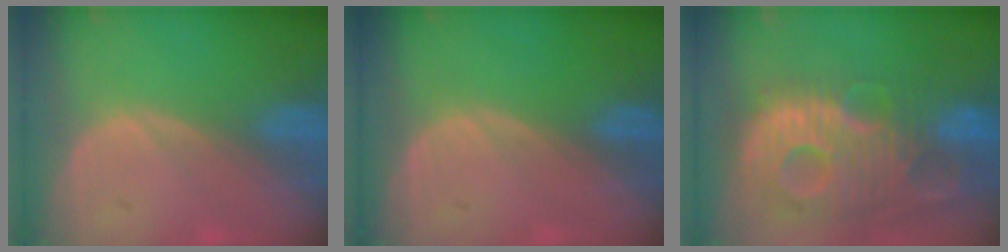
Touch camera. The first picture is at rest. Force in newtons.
{"total": 0.0}
{"total": 13.8, "press": 12.0, "slide": 6.9}